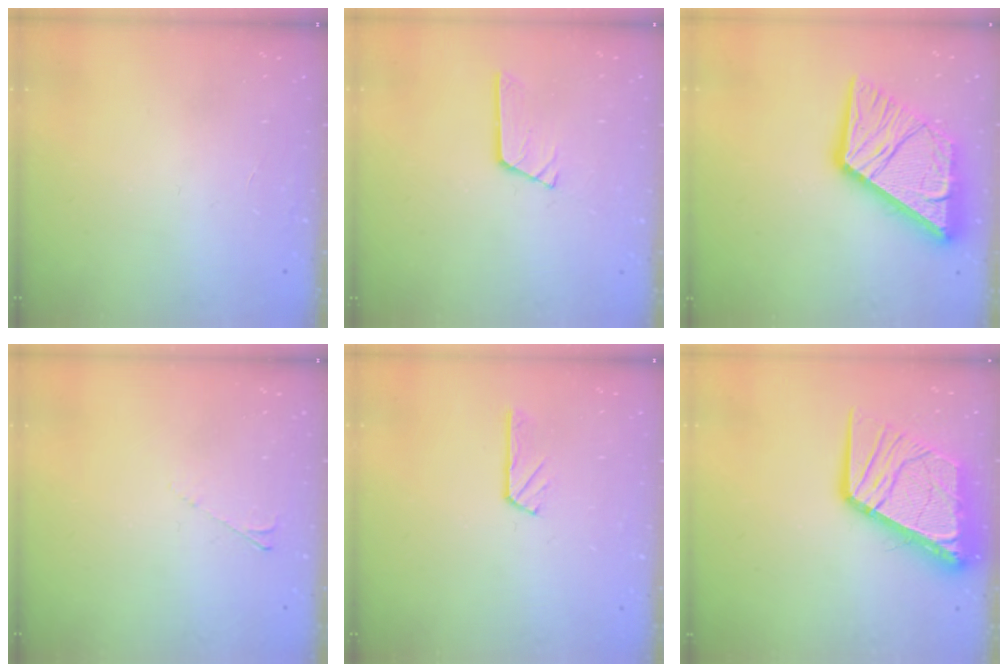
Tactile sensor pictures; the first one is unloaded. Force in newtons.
{"total": 3.5, "press": 3.5, "slide": 0.1}
{"total": 21.7, "press": 21.5, "slide": 2.5}
{"total": 2.6, "press": 2.6, "slide": 0.5}
{"total": 2.8, "press": 2.8, "slide": 0.1}
{"total": 16.5, "press": 16.3, "slide": 2.0}